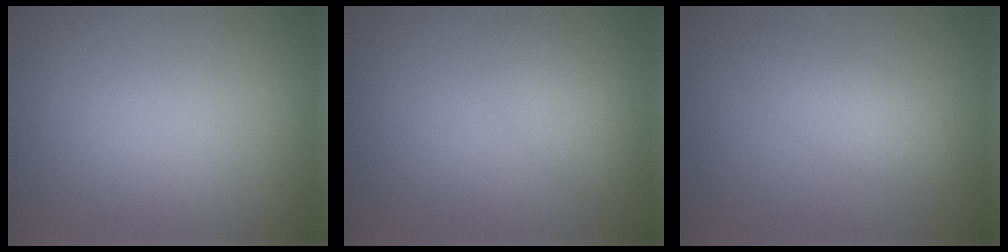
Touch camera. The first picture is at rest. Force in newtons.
{"total": 2.0, "press": 2.0, "slide": 0.2}
{"total": 2.9, "press": 2.8, "slide": 0.2}